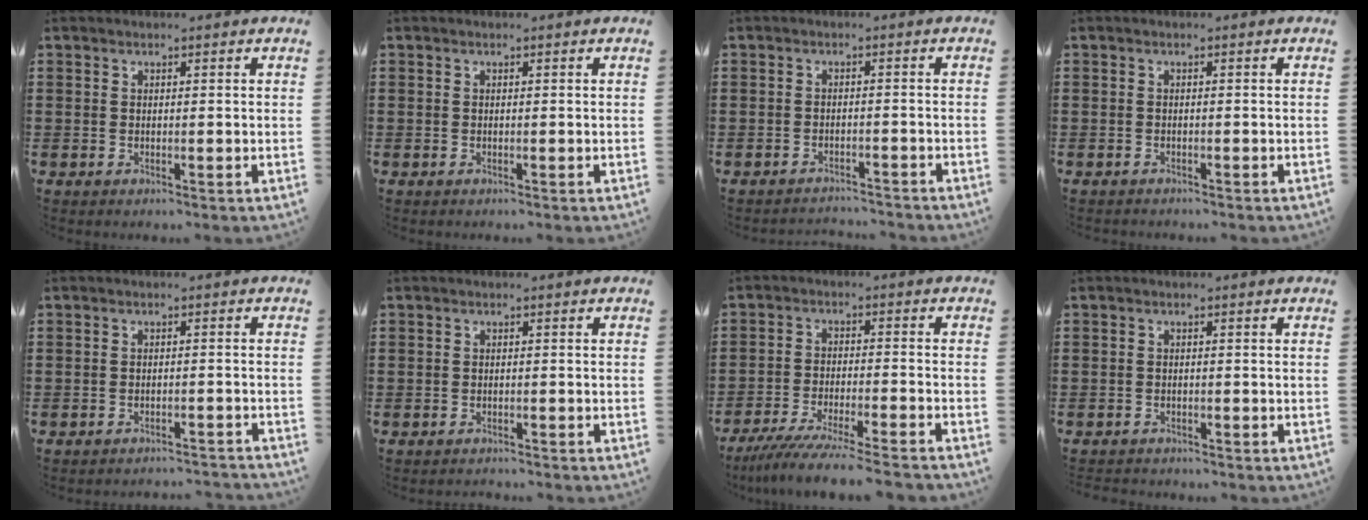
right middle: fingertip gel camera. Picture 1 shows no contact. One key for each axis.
{"total": 0.0}
{"total": 2.2, "fx": -2.2, "fy": 0.2, "fz": -0.2, "tx": -0.004, "ty": -0.001, "tz": -0.049}
{"total": 0.7, "fx": -0.7, "fy": 0.0, "fz": 0.0, "tx": -0.002, "ty": -0.002, "tz": -0.014}
{"total": 2.0, "fx": -2.0, "fy": -0.1, "fz": 0.2, "tx": -0.008, "ty": 0.000, "tz": -0.040}
{"total": 1.1, "fx": -1.0, "fy": 0.2, "fz": -0.2, "tx": 0.001, "ty": 0.003, "tz": -0.024}
{"total": 6.5, "fx": -6.0, "fy": -0.4, "fz": 2.5, "tx": -0.047, "ty": -0.015, "tz": -0.113}
{"total": 1.2, "fx": -1.2, "fy": 0.1, "fz": -0.1, "tx": -0.003, "ty": 0.000, "tz": -0.025}